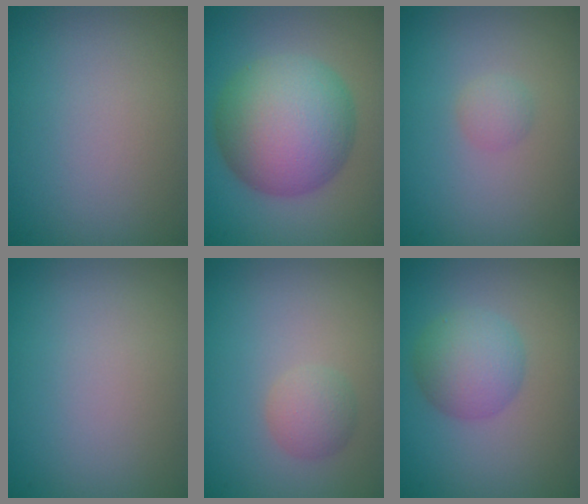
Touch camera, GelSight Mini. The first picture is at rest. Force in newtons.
{"total": 10.3, "press": 10.3, "slide": 0.1}
{"total": 1.1, "press": 1.1, "slide": 0.0}
{"total": 0.0}
{"total": 2.0, "press": 2.0, "slide": 0.0}
{"total": 4.0, "press": 4.0, "slide": 0.0}